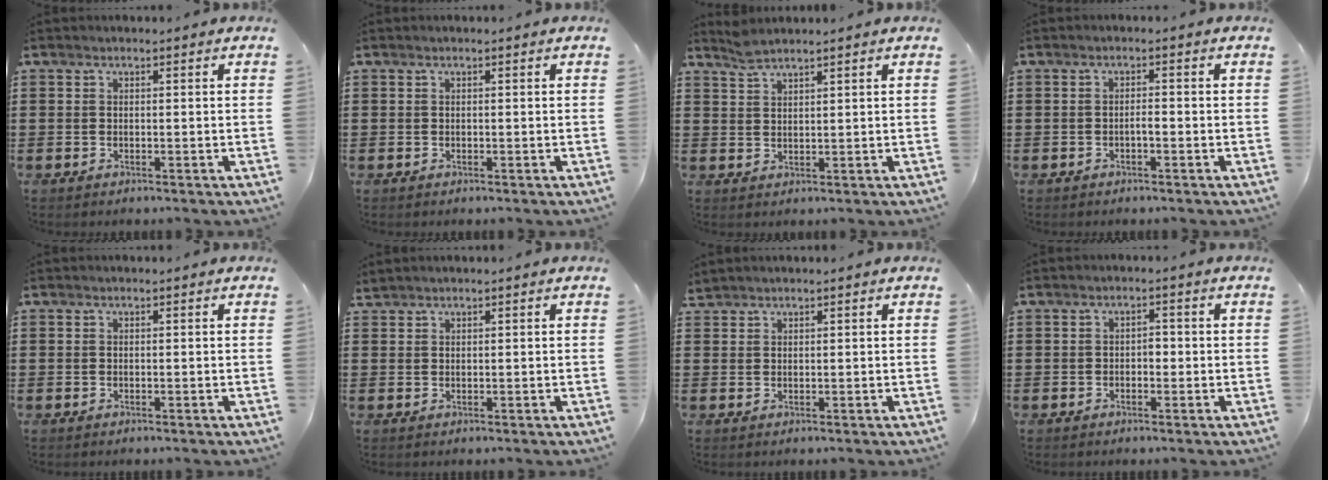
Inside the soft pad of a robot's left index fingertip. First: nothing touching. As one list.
[{"total": 0.0}, {"total": 2.3, "force": [2.1, 0.1, 1.0], "torque": [-0.023, 0.000, 0.039]}, {"total": 1.3, "force": [-0.6, 0.1, 1.1], "torque": [-0.021, -0.001, -0.012]}, {"total": 0.0}, {"total": 0.7, "force": [0.7, 0.0, 0.0], "torque": [-0.001, -0.001, 0.015]}, {"total": 1.0, "force": [1.0, 0.1, 0.0], "torque": [-0.002, 0.000, 0.020]}, {"total": 1.6, "force": [-0.6, 0.9, 1.1], "torque": [-0.023, 0.005, -0.014]}]